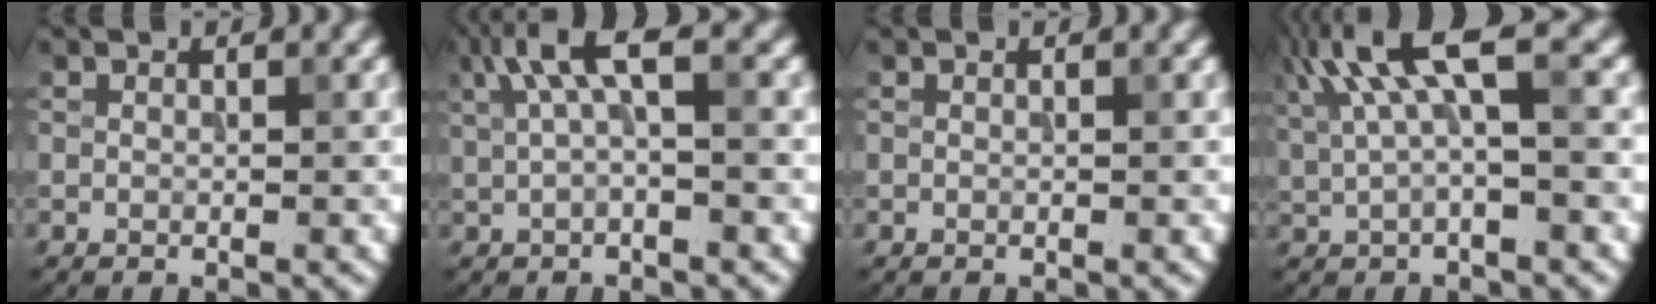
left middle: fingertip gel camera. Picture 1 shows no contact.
{"total": 4.4, "force": [1.5, 1.1, 3.9], "torque": [-0.078, 0.008, 0.025]}
{"total": 0.0}
{"total": 6.2, "force": [2.3, 1.6, 5.6], "torque": [-0.113, 0.012, 0.045]}